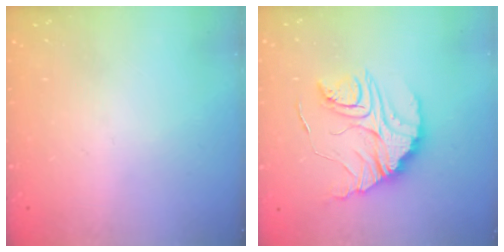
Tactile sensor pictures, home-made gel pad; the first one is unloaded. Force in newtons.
{"total": 16.1, "press": 16.1, "slide": 1.6}